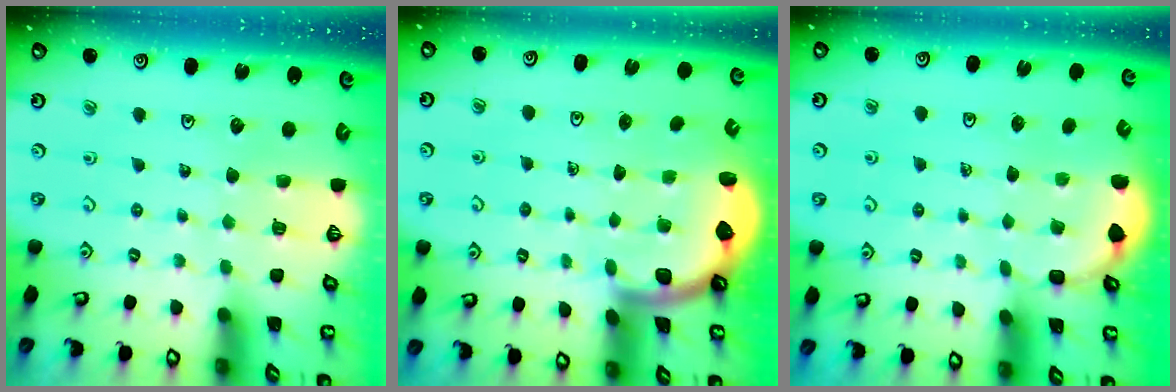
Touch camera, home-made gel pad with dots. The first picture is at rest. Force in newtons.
{"total": 1.9, "press": 1.9, "slide": 0.3}
{"total": 1.6, "press": 1.2, "slide": 1.0}